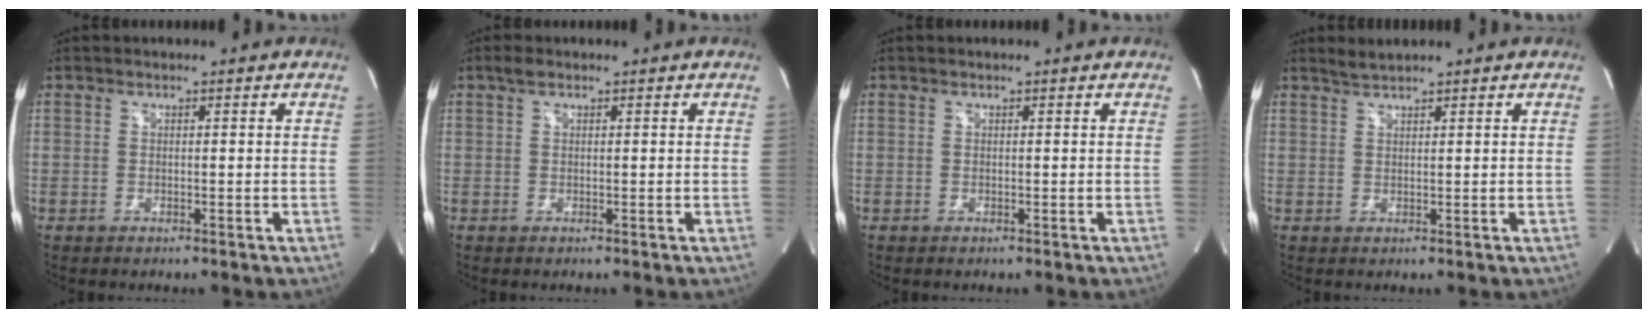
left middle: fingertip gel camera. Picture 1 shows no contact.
{"total": 1.2, "force": [0.8, 0.5, 0.8], "torque": [-0.020, 0.014, 0.015]}
{"total": 0.0}
{"total": 1.6, "force": [1.5, -0.2, 0.3], "torque": [-0.010, 0.006, 0.035]}